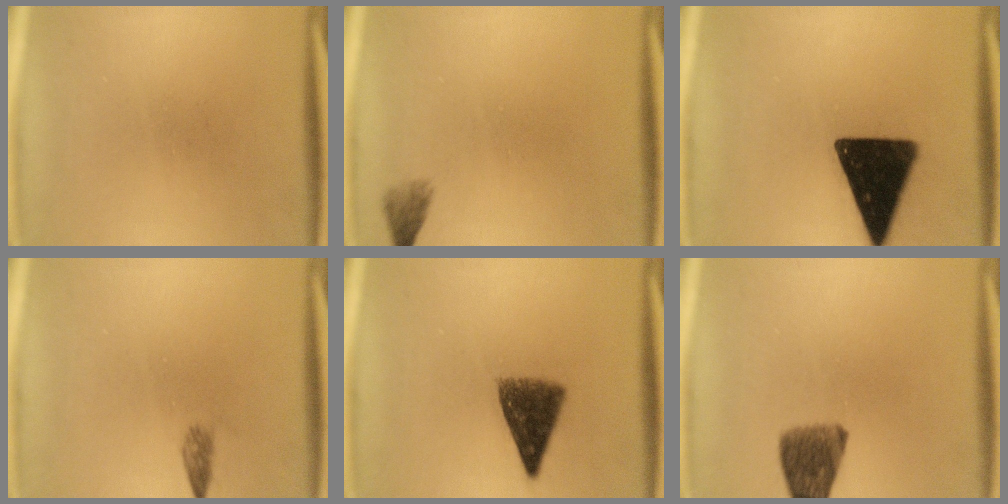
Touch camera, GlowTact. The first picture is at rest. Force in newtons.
{"total": 1.5}
{"total": 17.5}
{"total": 1.3}
{"total": 8.0}
{"total": 7.4}